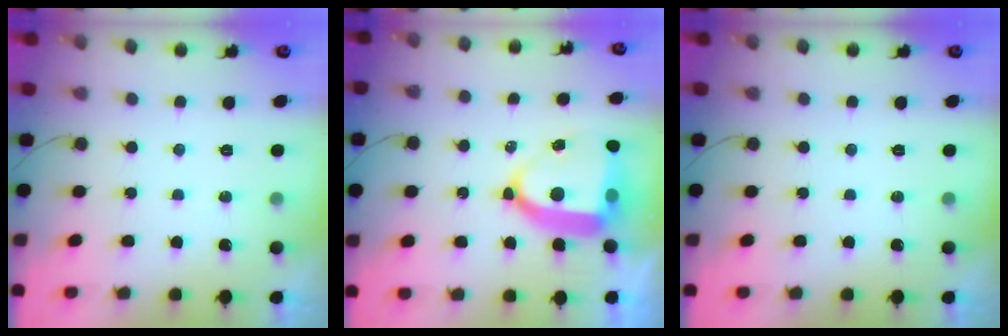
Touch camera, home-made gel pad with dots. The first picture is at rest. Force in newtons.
{"total": 12.7, "press": 12.6, "slide": 1.6}
{"total": 0.0}